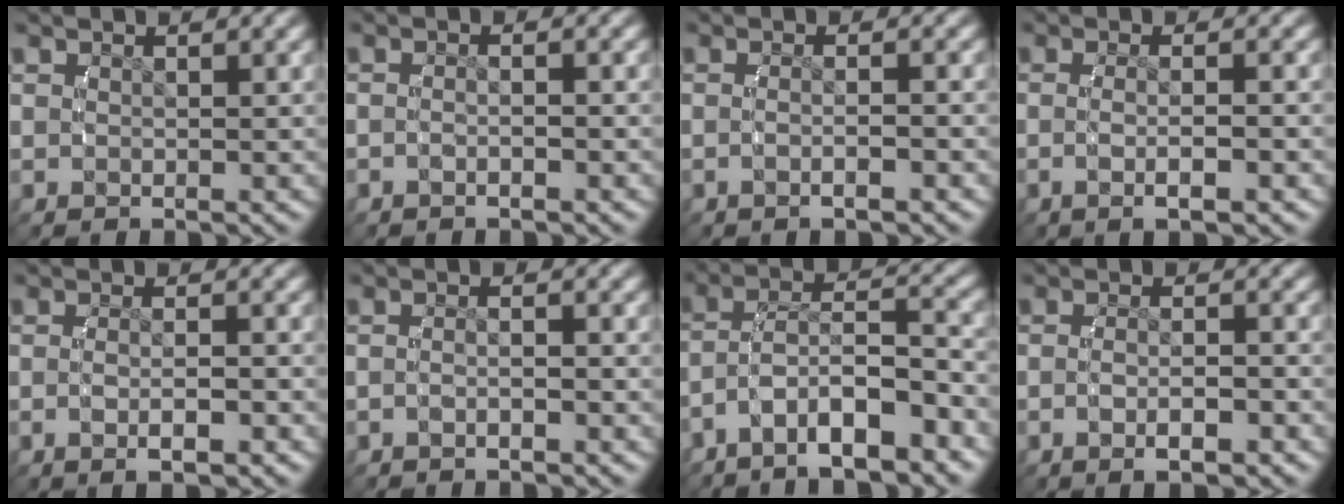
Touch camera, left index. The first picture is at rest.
{"total": 1.4, "force": [-1.0, 0.1, 1.0], "torque": [-0.023, 0.003, -0.018]}
{"total": 2.0, "force": [-1.0, -0.5, 1.6], "torque": [-0.028, 0.002, -0.016]}
{"total": 3.0, "force": [-1.1, -0.1, 2.7], "torque": [-0.052, 0.001, -0.015]}
{"total": 2.7, "force": [-1.3, 0.2, 2.3], "torque": [-0.041, 0.002, -0.019]}
{"total": 1.7, "force": [-1.1, 0.1, 1.3], "torque": [-0.028, 0.001, -0.020]}
{"total": 6.1, "force": [-3.6, 2.8, 4.0], "torque": [-0.092, -0.018, -0.047]}
{"total": 3.0, "force": [-1.6, 0.4, 2.5], "torque": [-0.043, 0.001, -0.024]}